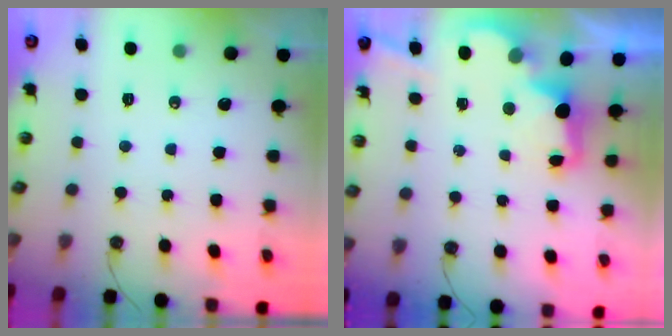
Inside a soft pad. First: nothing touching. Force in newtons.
{"total": 2.6, "press": 2.5, "slide": 0.8}